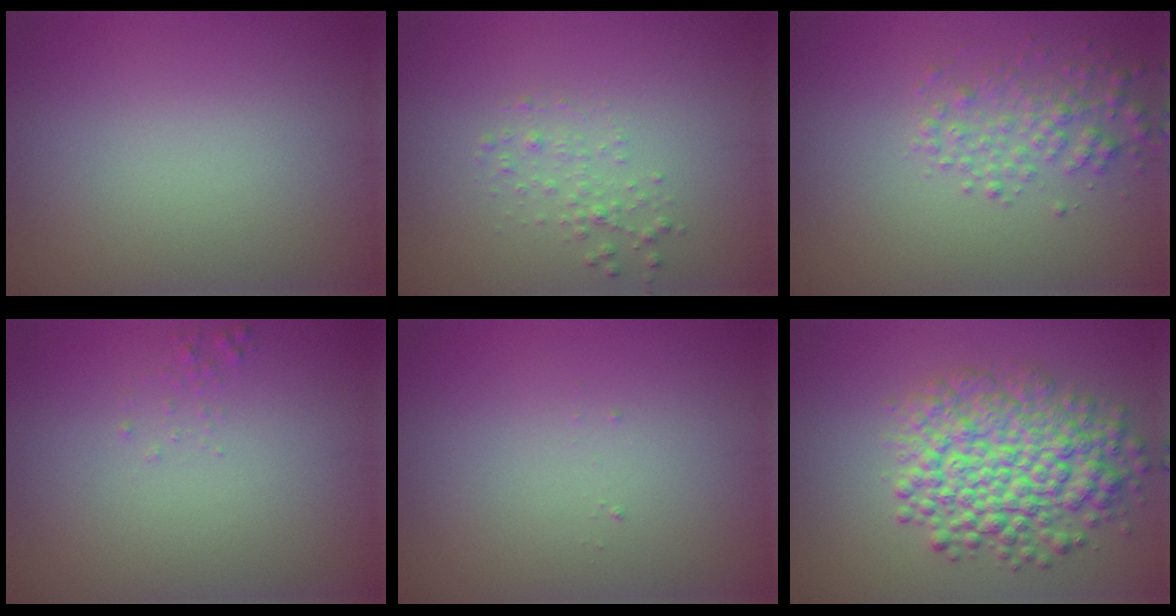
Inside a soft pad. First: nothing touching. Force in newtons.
{"total": 1.4, "press": 1.4, "slide": 0.0}
{"total": 2.6, "press": 2.6, "slide": 0.0}
{"total": 0.5, "press": 0.5, "slide": 0.0}
{"total": 0.0}
{"total": 7.6, "press": 7.6, "slide": 0.3}